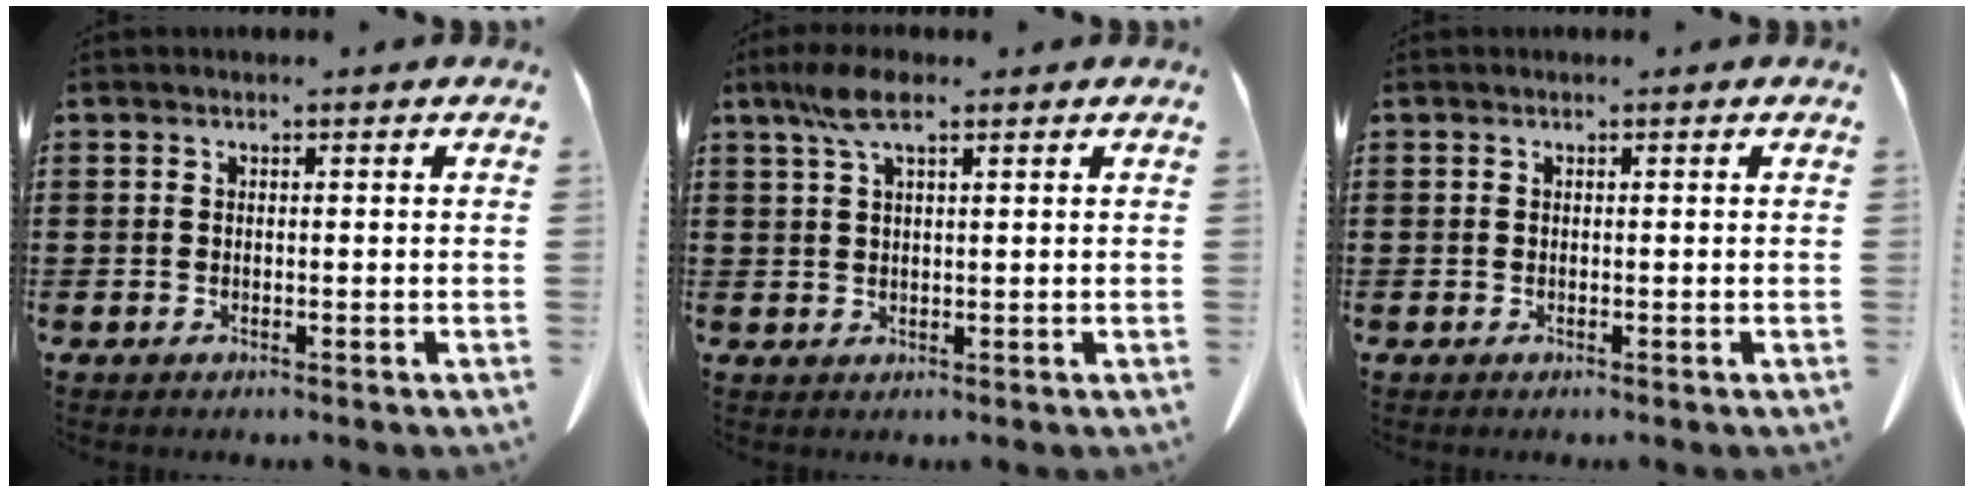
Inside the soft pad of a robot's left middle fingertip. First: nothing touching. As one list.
[{"total": 5.5, "force": [2.8, 1.5, 4.4], "torque": [-0.101, 0.003, 0.048]}, {"total": 0.0}]